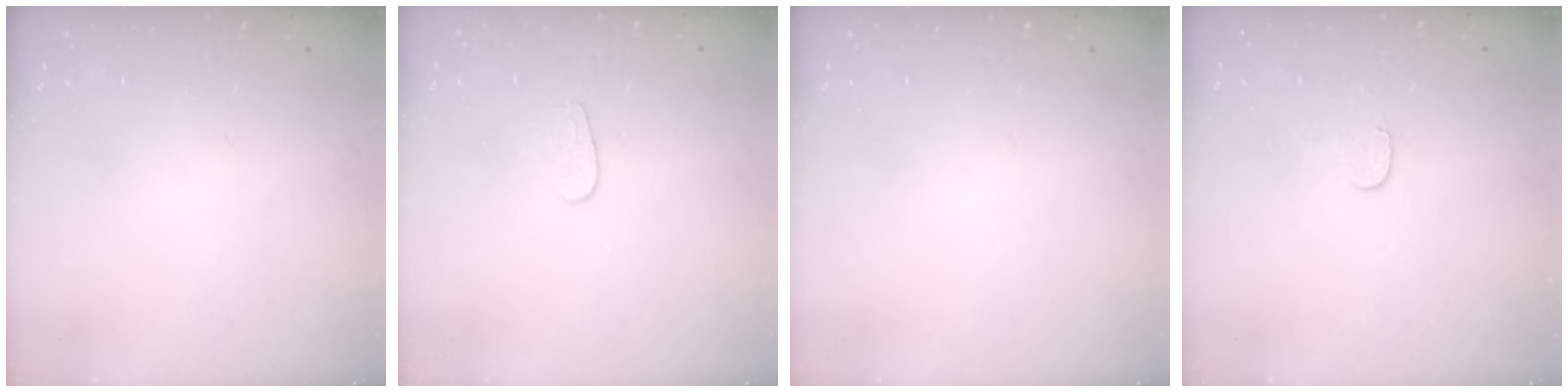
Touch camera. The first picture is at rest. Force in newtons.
{"total": 4.6, "press": 4.6, "slide": 0.2}
{"total": 0.0}
{"total": 4.0, "press": 4.0, "slide": 0.5}